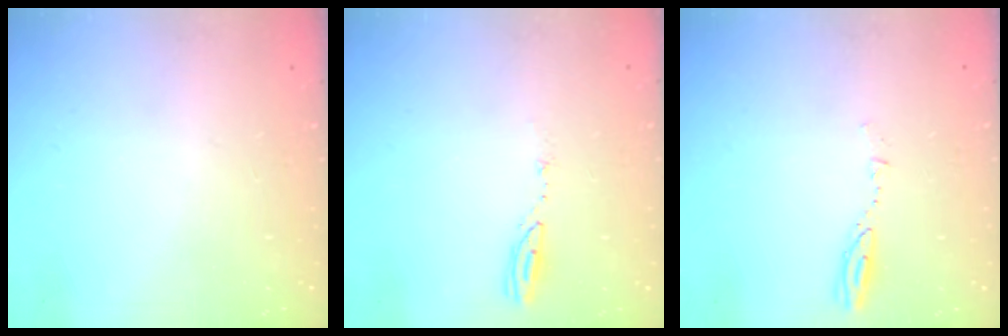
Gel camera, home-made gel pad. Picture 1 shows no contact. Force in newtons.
{"total": 5.1, "press": 5.1, "slide": 0.5}
{"total": 3.2, "press": 3.2, "slide": 0.3}